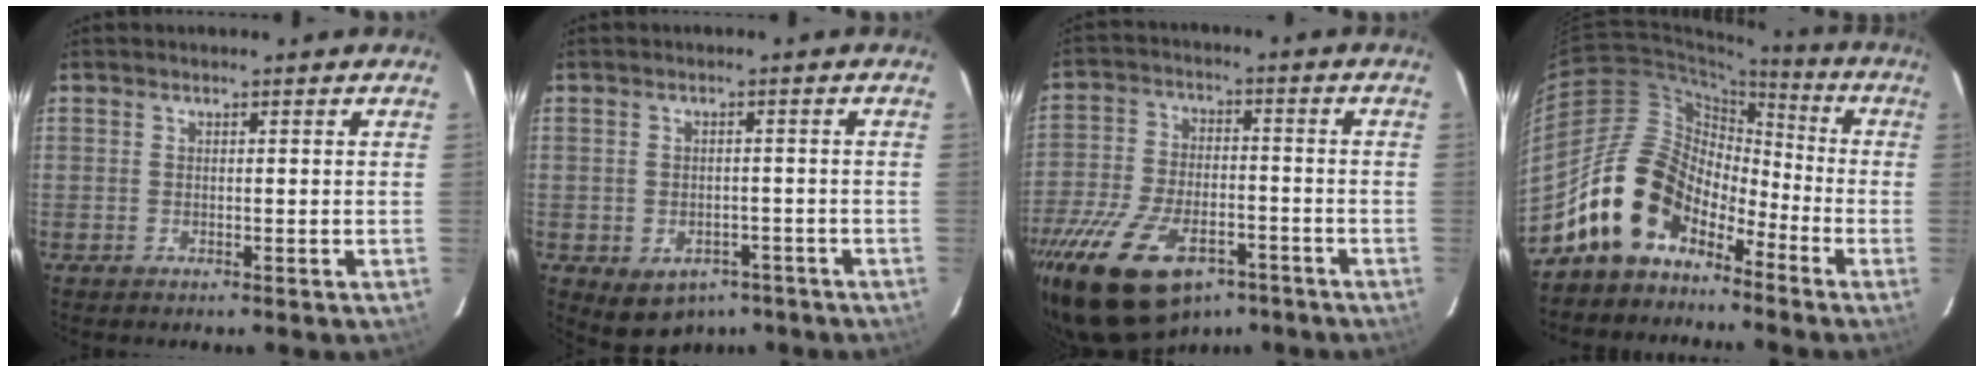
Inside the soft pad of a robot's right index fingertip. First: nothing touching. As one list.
[{"total": 7.5, "force": [-4.4, 5.4, 2.7], "torque": [-0.049, 0.006, -0.039]}, {"total": 21.1, "force": [-13.1, 10.7, 12.6], "torque": [-0.267, -0.026, -0.220]}, {"total": 13.6, "force": [-9.3, 8.1, 5.8], "torque": [-0.104, 0.025, -0.165]}]